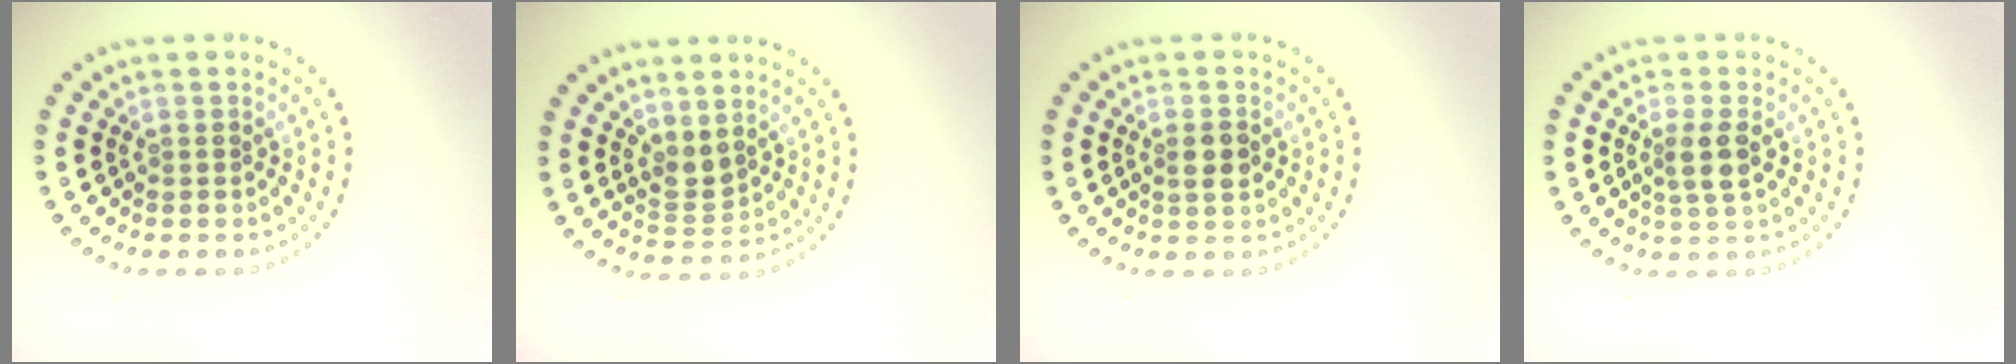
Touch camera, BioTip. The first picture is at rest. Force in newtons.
{"total": 1.9, "press": 1.5, "slide": 1.0}
{"total": 1.9, "press": 1.9, "slide": 0.3}
{"total": 2.3, "press": 2.0, "slide": 1.0}